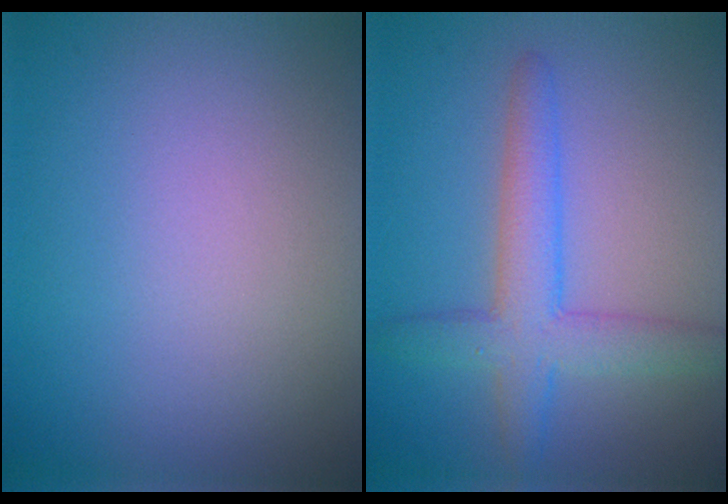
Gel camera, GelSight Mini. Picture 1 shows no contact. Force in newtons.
{"total": 4.5, "press": 4.5, "slide": 0.2}